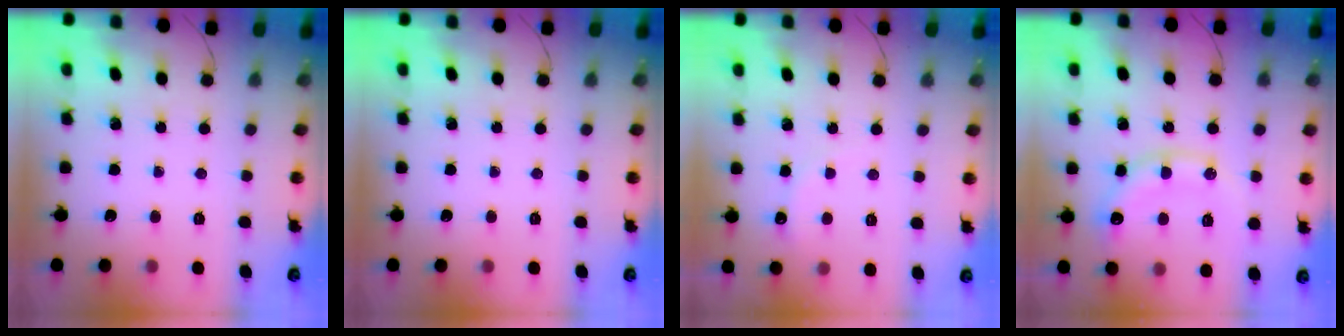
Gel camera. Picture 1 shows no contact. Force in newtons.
{"total": 0.0}
{"total": 3.0, "press": 2.9, "slide": 0.8}
{"total": 14.3, "press": 14.2, "slide": 1.7}